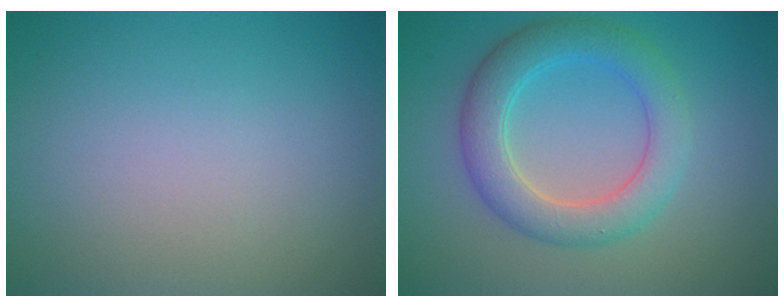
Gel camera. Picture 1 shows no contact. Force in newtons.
{"total": 5.0, "press": 5.0, "slide": 0.1}